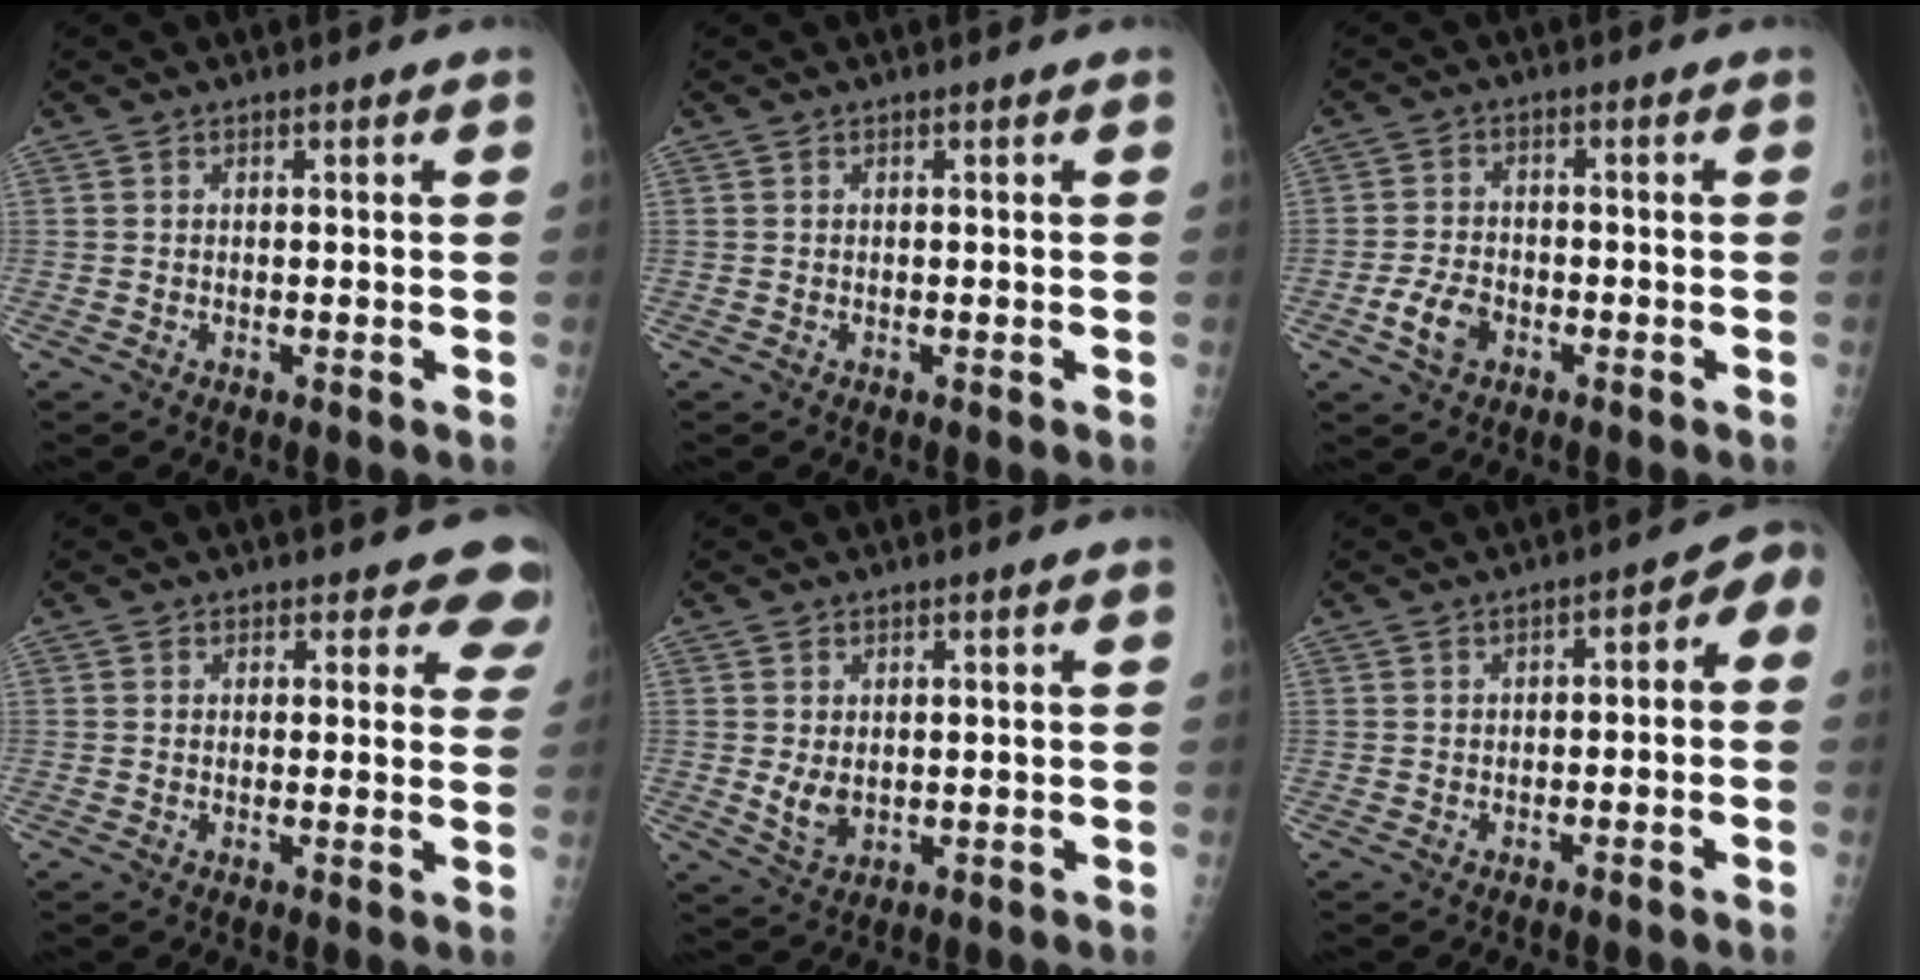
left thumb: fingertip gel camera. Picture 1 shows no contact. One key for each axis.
{"total": 0.0}
{"total": 5.3, "fx": -2.2, "fy": 3.5, "fz": 3.2, "tx": -0.059, "ty": 0.010, "tz": -0.042}
{"total": 6.6, "fx": 5.7, "fy": 3.2, "fz": 0.3, "tx": 0.053, "ty": -0.024, "tz": 0.034}
{"total": 3.6, "fx": 0.6, "fy": 2.5, "fz": 2.5, "tx": -0.037, "ty": -0.012, "tz": 0.020}
{"total": 4.9, "fx": -1.5, "fy": 2.8, "fz": 3.8, "tx": -0.028, "ty": 0.039, "tz": -0.027}